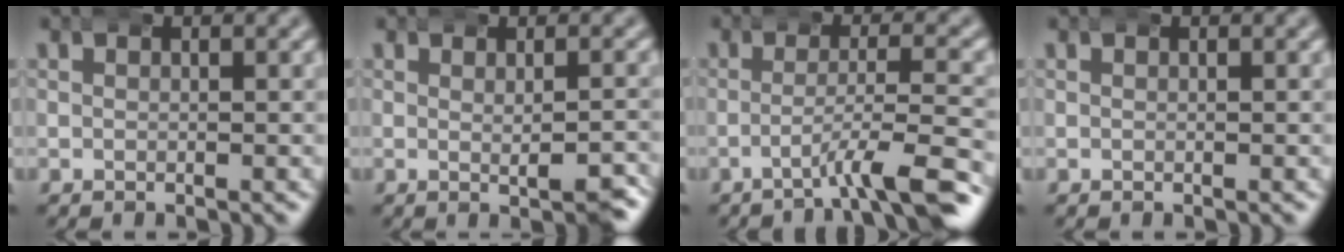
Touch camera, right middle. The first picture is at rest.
{"total": 1.9, "force": [0.0, 0.1, 1.9], "torque": [-0.020, 0.007, -0.005]}
{"total": 3.9, "force": [-2.3, -0.4, 3.1], "torque": [-0.051, 0.003, -0.039]}
{"total": 0.0}